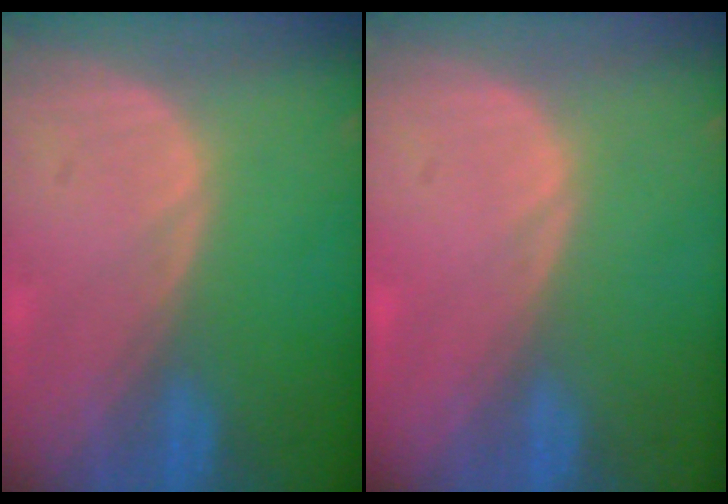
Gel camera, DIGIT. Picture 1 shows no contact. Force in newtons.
{"total": 0.5, "press": 0.0, "slide": 0.5}